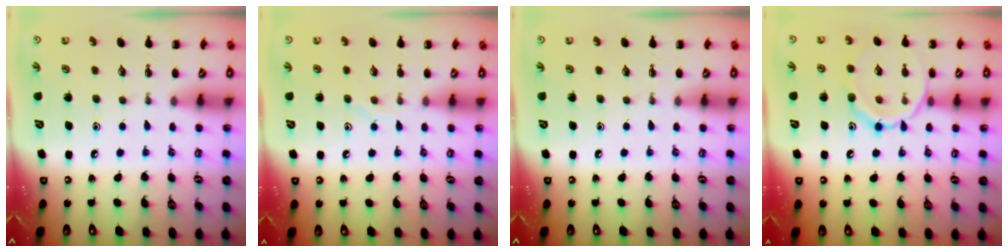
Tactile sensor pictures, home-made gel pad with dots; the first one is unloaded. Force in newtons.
{"total": 6.2, "press": 6.2, "slide": 0.8}
{"total": 0.0}
{"total": 12.6, "press": 12.6, "slide": 0.6}